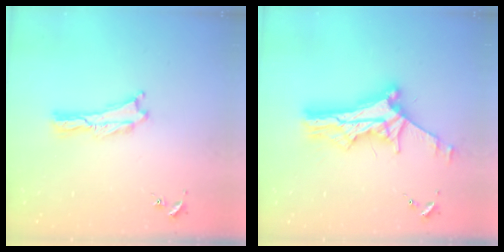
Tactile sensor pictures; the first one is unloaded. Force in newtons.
{"total": 12.5, "press": 12.4, "slide": 1.4}